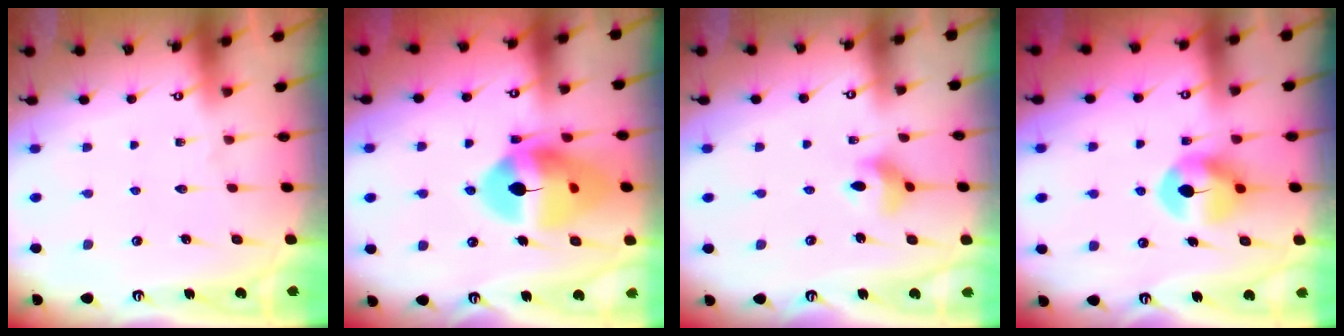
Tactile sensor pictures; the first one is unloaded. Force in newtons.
{"total": 17.0, "press": 16.9, "slide": 2.0}
{"total": 7.2, "press": 6.9, "slide": 2.0}
{"total": 8.0, "press": 8.0, "slide": 0.4}